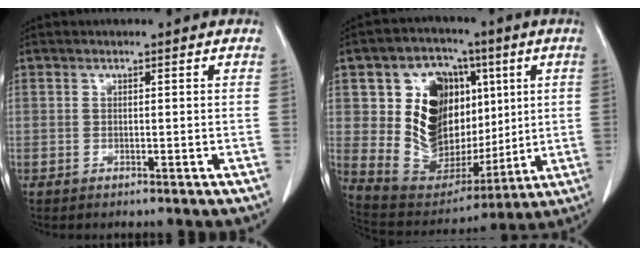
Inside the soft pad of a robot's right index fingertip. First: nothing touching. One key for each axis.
{"total": 18.3, "fx": 3.5, "fy": 13.1, "fz": 12.3, "tx": -0.208, "ty": 0.045, "tz": 0.082}